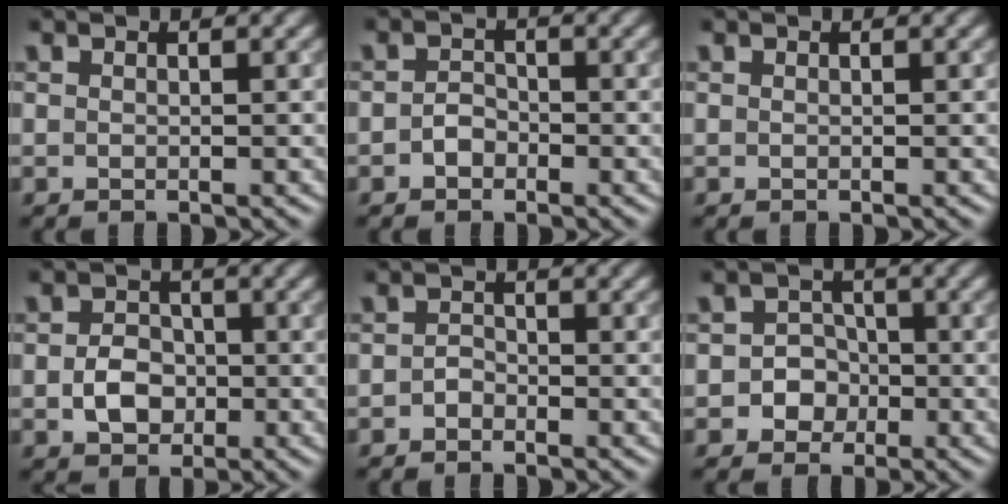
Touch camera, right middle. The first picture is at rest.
{"total": 1.5, "force": [-0.7, 1.1, 0.7], "torque": [-0.011, 0.003, -0.015]}
{"total": 0.0}
{"total": 3.1, "force": [-0.7, 2.4, 1.7], "torque": [-0.029, 0.000, -0.016]}
{"total": 1.0, "force": [-0.6, 0.7, 0.4], "torque": [-0.008, 0.003, -0.013]}
{"total": 3.1, "force": [-1.0, 2.9, 0.7], "torque": [0.019, 0.009, -0.034]}